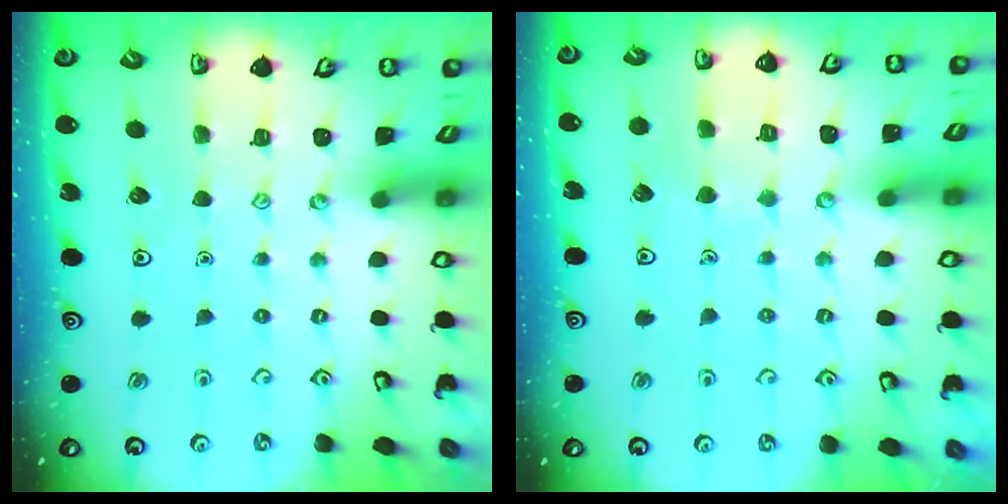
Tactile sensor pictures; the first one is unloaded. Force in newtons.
{"total": 3.9, "press": 3.9, "slide": 0.4}